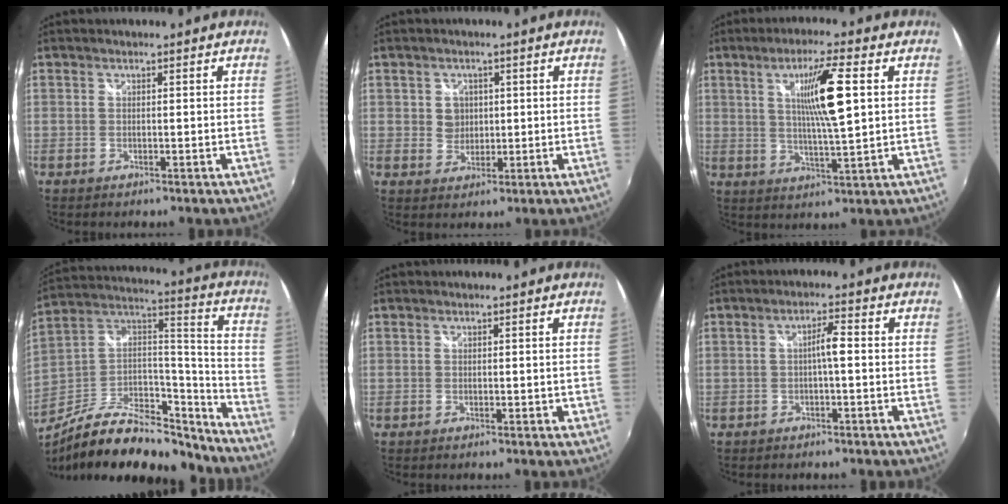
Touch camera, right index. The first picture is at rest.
{"total": 3.7, "force": [0.5, 3.5, 1.0], "torque": [-0.014, 0.005, 0.010]}
{"total": 9.8, "force": [3.1, -1.1, 9.3], "torque": [-0.151, -0.010, 0.057]}
{"total": 24.4, "force": [-18.7, 8.4, 13.2], "torque": [-0.228, 0.014, -0.289]}
{"total": 1.0, "force": [-0.2, 0.6, 0.8], "torque": [-0.009, 0.000, -0.002]}
{"total": 2.9, "force": [-0.3, 0.2, 2.9], "torque": [-0.051, 0.007, -0.005]}